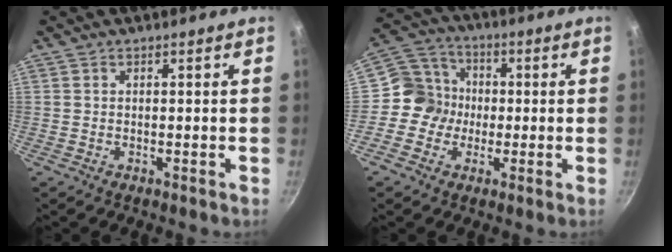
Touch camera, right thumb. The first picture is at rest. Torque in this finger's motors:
{"motor_torque": [-0.21, -0.33, 0.30, -0.06, -0.03]}